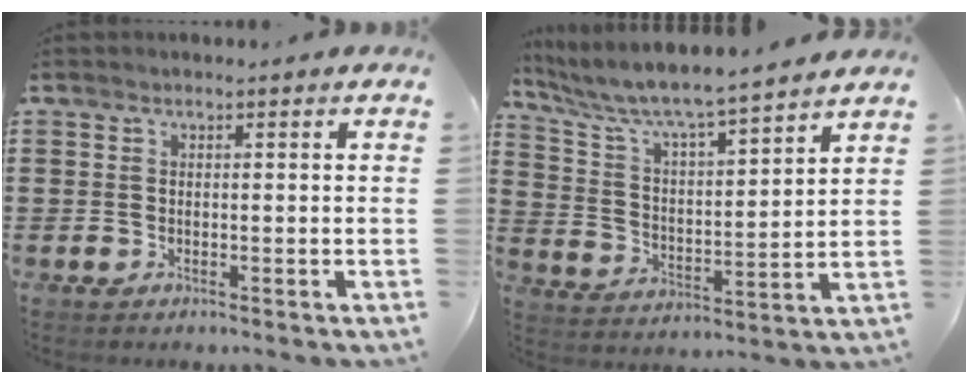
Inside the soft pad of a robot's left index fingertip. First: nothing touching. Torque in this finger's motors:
{"motor_torque": [2.14, 0.00, 0.73, 0.21]}